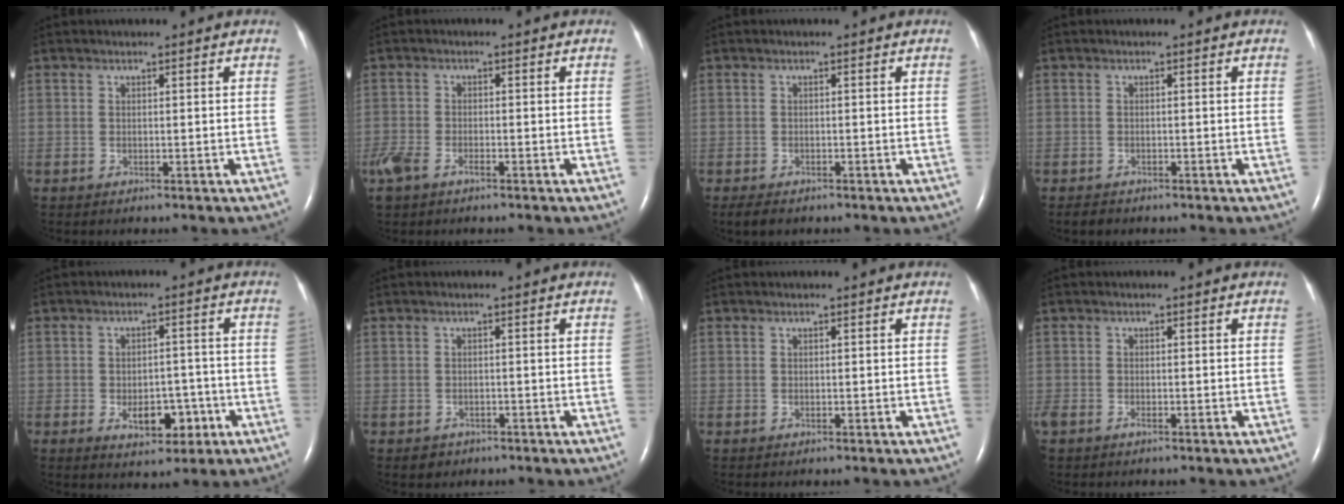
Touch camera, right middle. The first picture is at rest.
{"total": 5.4, "force": [-3.4, 2.6, 3.3], "torque": [-0.078, -0.008, -0.065]}
{"total": 2.3, "force": [-1.7, 1.0, 1.2], "torque": [-0.025, -0.005, -0.023]}
{"total": 1.1, "force": [-1.0, 0.5, 0.3], "torque": [-0.011, -0.002, -0.014]}
{"total": 5.9, "force": [-2.3, 3.4, 4.3], "torque": [-0.059, 0.006, -0.024]}
{"total": 1.6, "force": [-1.0, 1.3, 0.2], "torque": [-0.007, 0.003, -0.011]}
{"total": 0.0}
{"total": 2.2, "force": [-1.5, 1.1, 1.2], "torque": [-0.034, -0.005, -0.025]}